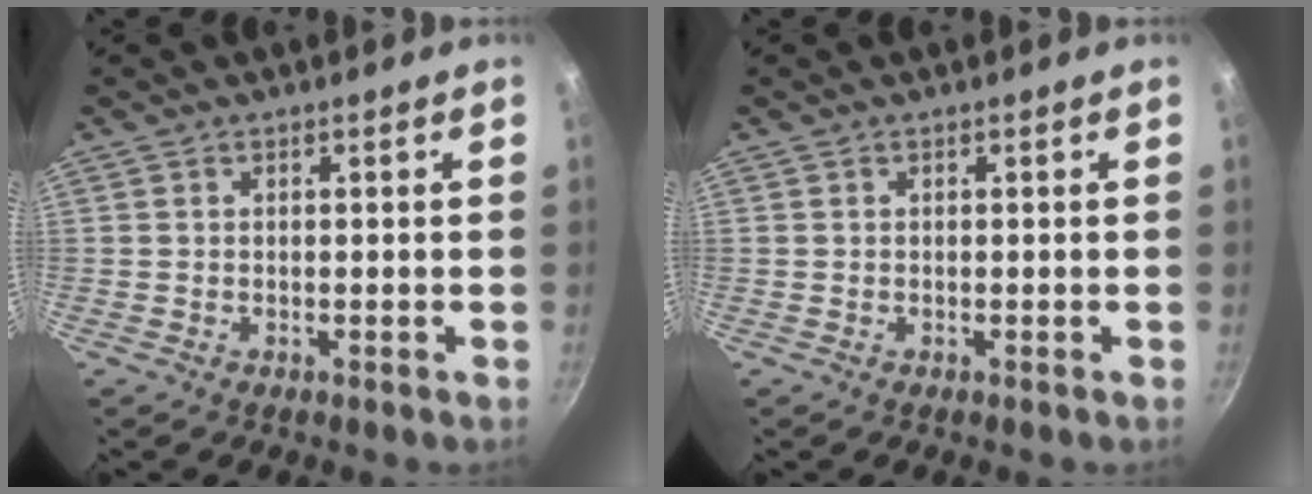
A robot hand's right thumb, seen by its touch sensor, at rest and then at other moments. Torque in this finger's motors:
{"motor_torque": [0.00, 0.00, 0.07, -0.07, 0.00]}